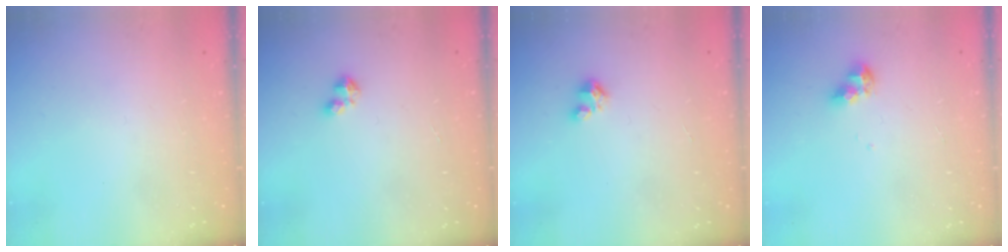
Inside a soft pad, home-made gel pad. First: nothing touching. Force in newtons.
{"total": 2.4, "press": 2.4, "slide": 0.4}
{"total": 1.6, "press": 1.6, "slide": 0.1}
{"total": 7.4, "press": 7.4, "slide": 0.9}